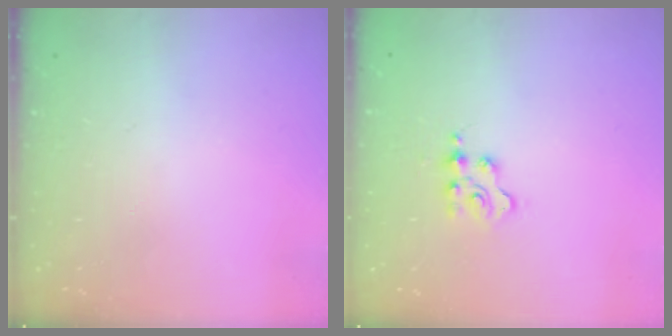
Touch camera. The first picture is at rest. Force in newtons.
{"total": 2.4, "press": 2.4, "slide": 0.3}